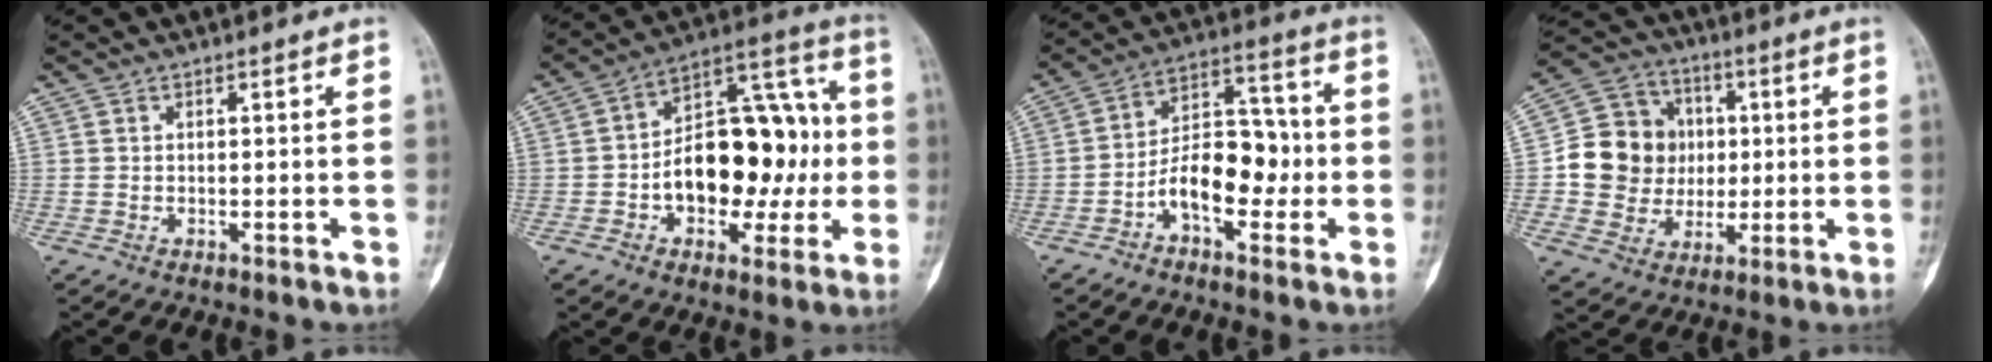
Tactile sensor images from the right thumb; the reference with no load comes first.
{"total": 20.8, "force": [-1.8, 12.8, 16.2], "torque": [-0.191, 0.048, -0.023]}
{"total": 11.9, "force": [-3.3, 6.9, 9.2], "torque": [-0.122, 0.048, -0.063]}
{"total": 13.9, "force": [0.7, 12.9, 5.2], "torque": [-0.053, 0.018, 0.018]}